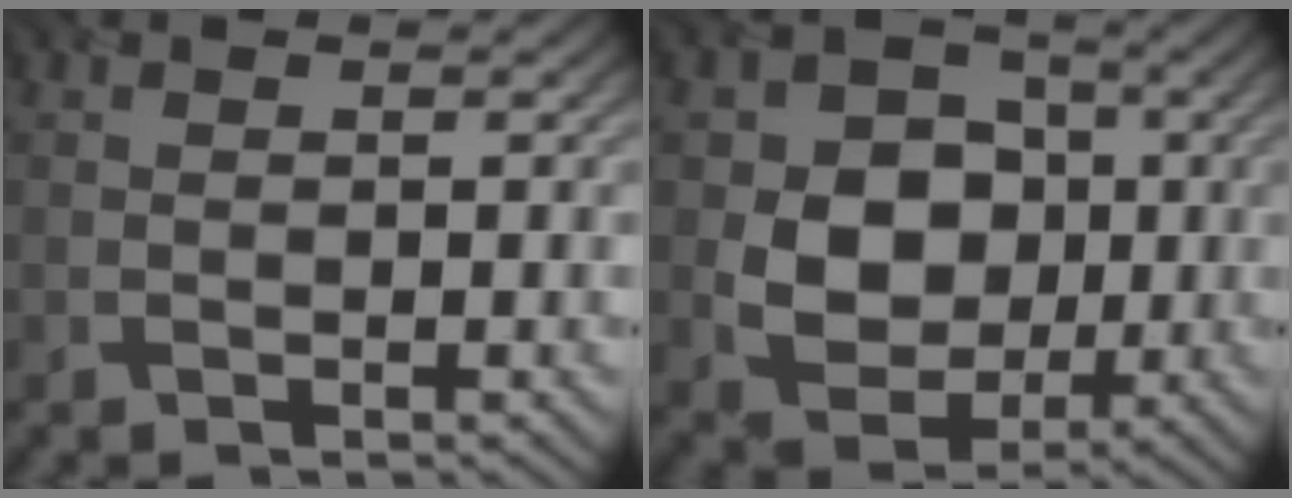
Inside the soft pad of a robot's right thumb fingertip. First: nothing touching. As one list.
[{"total": 9.8, "force": [-0.2, 8.1, 5.5], "torque": [-0.106, -0.004, -0.019]}]